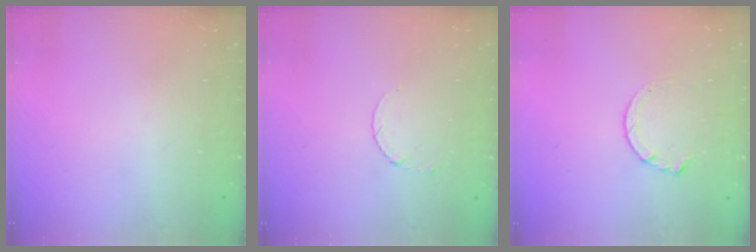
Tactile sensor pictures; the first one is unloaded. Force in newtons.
{"total": 2.6, "press": 2.6, "slide": 0.3}
{"total": 4.4, "press": 4.4, "slide": 0.5}